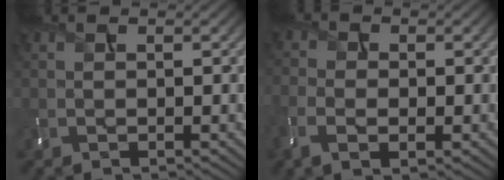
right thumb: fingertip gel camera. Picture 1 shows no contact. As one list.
[{"total": 5.6, "force": [-2.3, 3.1, 4.0], "torque": [-0.096, -0.017, -0.043]}]